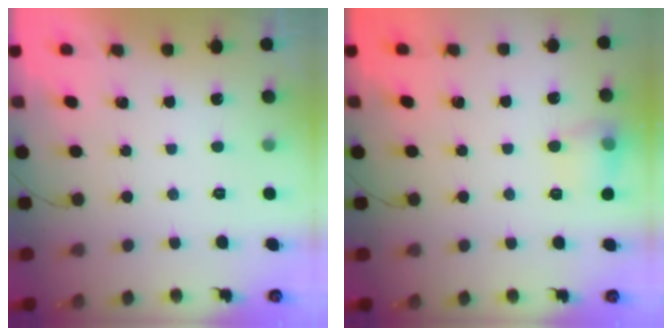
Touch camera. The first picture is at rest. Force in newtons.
{"total": 9.4, "press": 9.4, "slide": 0.6}